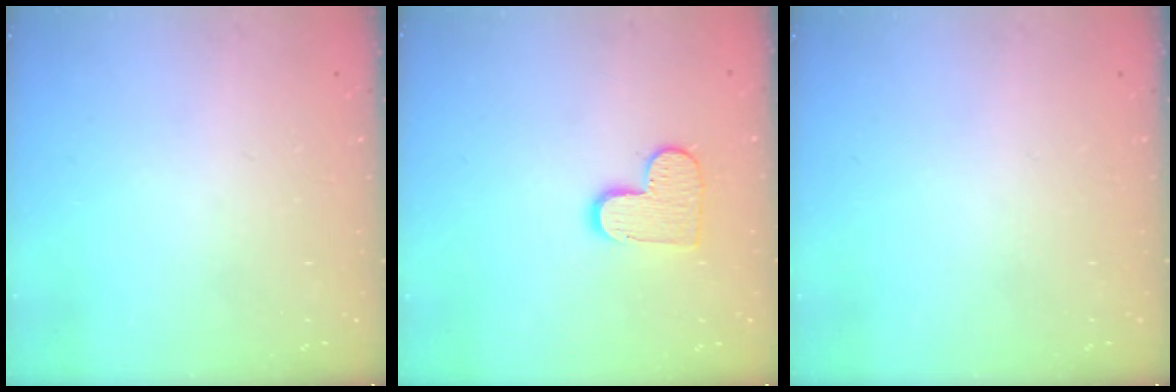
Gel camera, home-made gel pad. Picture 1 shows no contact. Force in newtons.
{"total": 10.0, "press": 10.0, "slide": 0.7}
{"total": 0.0}